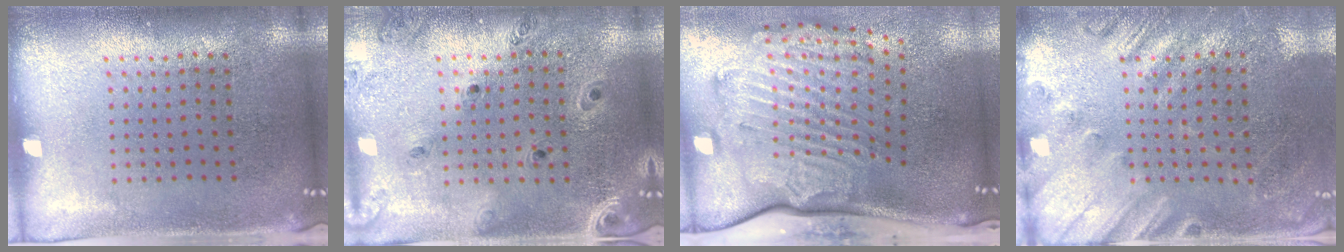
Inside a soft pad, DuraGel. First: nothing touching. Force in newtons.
{"total": 0.8, "press": 0.8, "slide": 0.1}
{"total": 3.6, "press": 2.5, "slide": 2.6}
{"total": 2.2, "press": 2.0, "slide": 1.0}